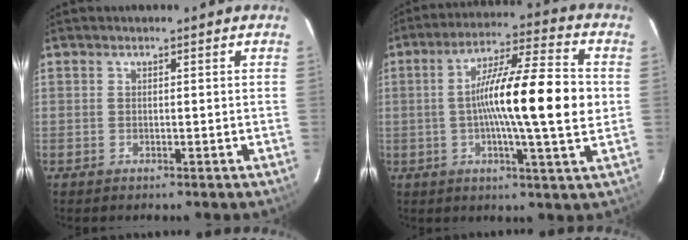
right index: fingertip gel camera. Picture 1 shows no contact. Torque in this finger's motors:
{"motor_torque": [2.02, -0.13, 1.05, 0.21]}